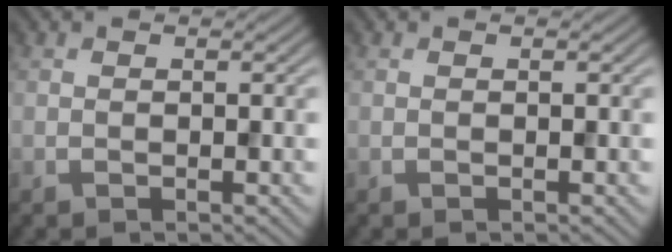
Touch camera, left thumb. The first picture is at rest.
{"total": 0.0}